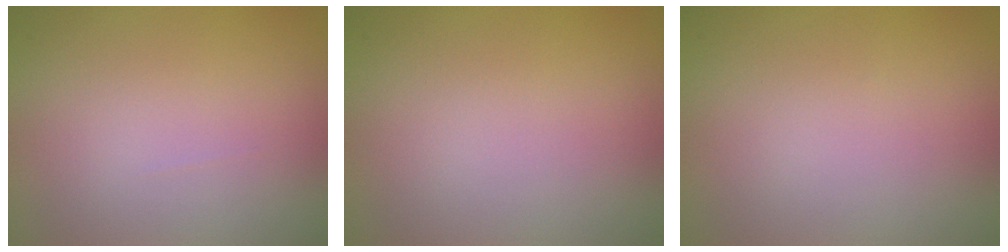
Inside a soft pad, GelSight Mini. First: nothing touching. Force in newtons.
{"total": 0.0}
{"total": 0.0}